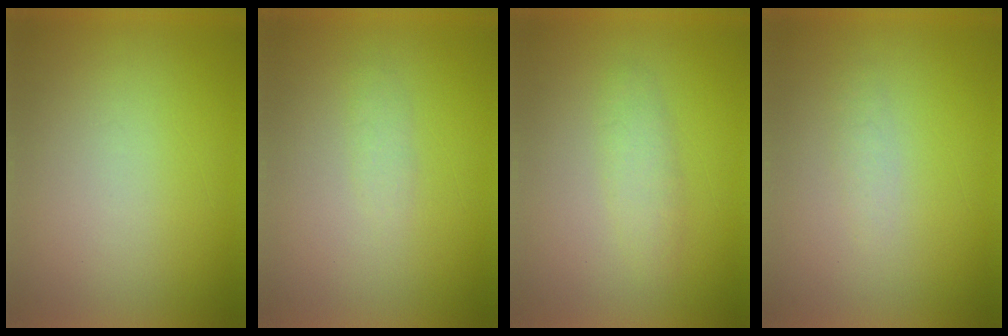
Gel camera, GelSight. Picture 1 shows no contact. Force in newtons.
{"total": 1.4}
{"total": 2.4}
{"total": 1.3}